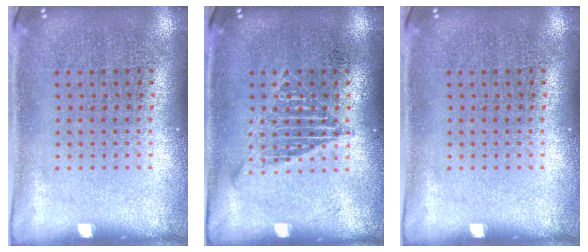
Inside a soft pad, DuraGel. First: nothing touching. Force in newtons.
{"total": 1.7, "press": 1.7, "slide": 0.2}
{"total": 0.0}